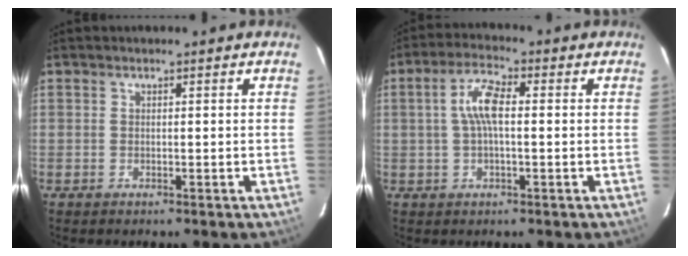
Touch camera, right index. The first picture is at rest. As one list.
[{"total": 6.2, "force": [0.4, 2.1, 5.8], "torque": [-0.117, 0.015, 0.007]}]